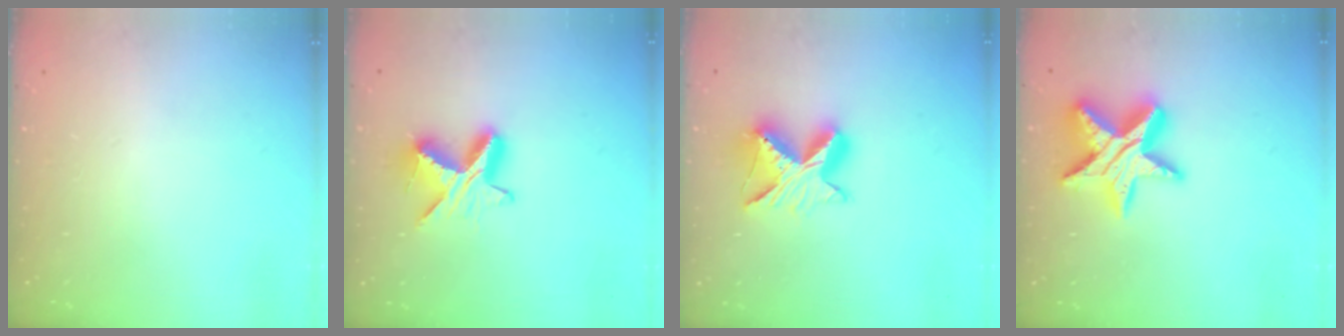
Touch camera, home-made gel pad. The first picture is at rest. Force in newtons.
{"total": 9.3, "press": 9.3, "slide": 0.7}
{"total": 9.7, "press": 9.7, "slide": 0.8}
{"total": 17.3, "press": 17.2, "slide": 1.1}